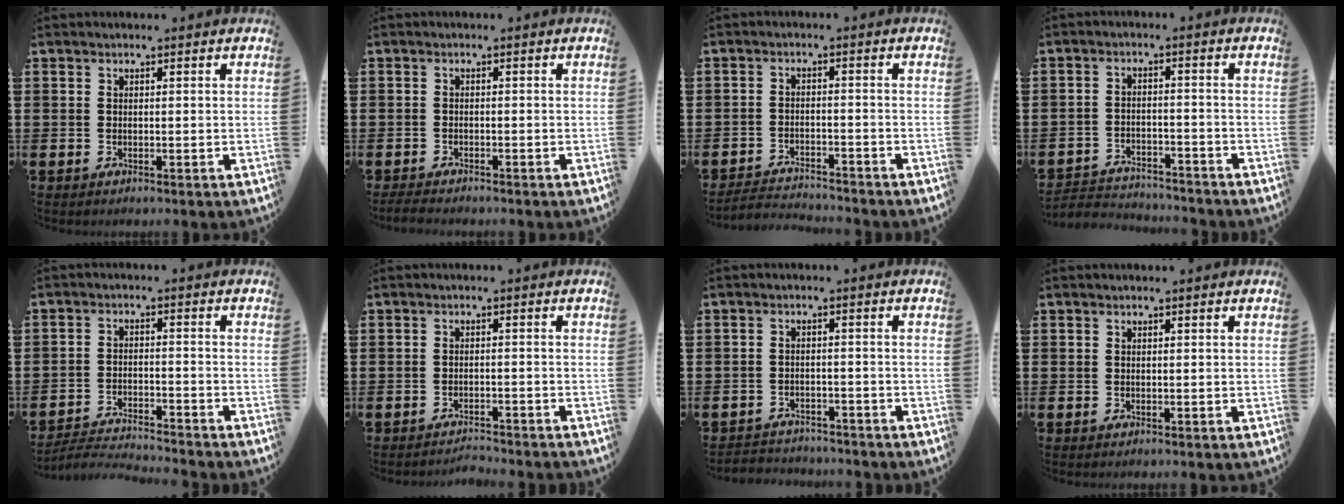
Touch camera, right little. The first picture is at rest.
{"total": 1.1, "force": [-1.0, 0.2, 0.4], "torque": [-0.010, 0.002, -0.021]}
{"total": 2.6, "force": [-2.6, 0.0, 0.0], "torque": [-0.005, 0.003, -0.057]}
{"total": 2.9, "force": [-2.8, 0.5, -0.1], "torque": [-0.007, 0.003, -0.063]}
{"total": 3.3, "force": [-3.3, -0.1, 0.2], "torque": [-0.005, 0.000, -0.069]}
{"total": 1.8, "force": [-1.8, -0.1, -0.1], "torque": [-0.003, 0.004, -0.038]}
{"total": 2.1, "force": [-2.1, 0.3, -0.3], "torque": [-0.002, 0.001, -0.049]}
{"total": 0.0}